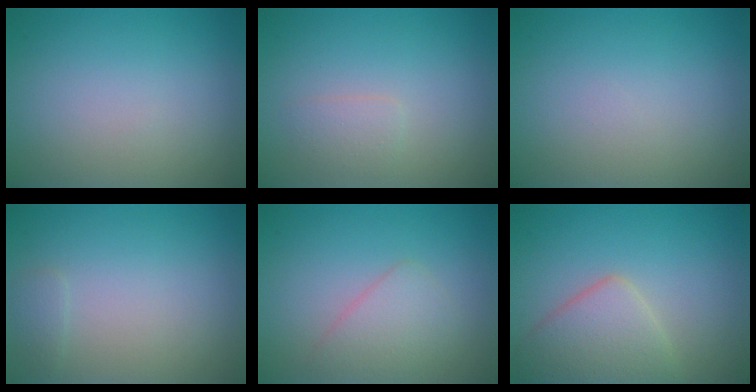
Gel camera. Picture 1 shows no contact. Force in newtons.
{"total": 1.3, "press": 1.3, "slide": 0.0}
{"total": 0.0}
{"total": 0.8, "press": 0.8, "slide": 0.1}
{"total": 2.4, "press": 2.4, "slide": 0.2}
{"total": 4.4, "press": 4.4, "slide": 0.3}